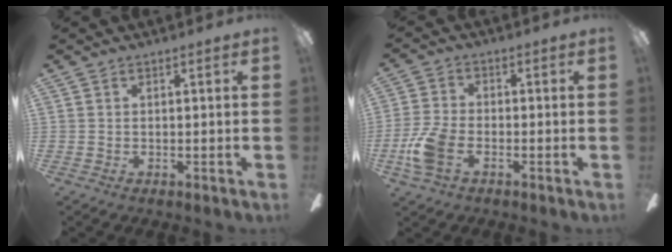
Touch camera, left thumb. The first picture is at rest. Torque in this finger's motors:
{"motor_torque": [1.01, 1.10, 0.01, 0.04, 0.04]}